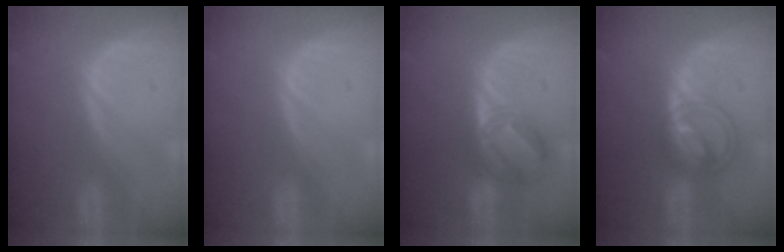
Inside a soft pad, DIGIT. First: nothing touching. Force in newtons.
{"total": 0.0}
{"total": 6.0, "press": 5.8, "slide": 1.4}
{"total": 5.8, "press": 5.8, "slide": 0.2}